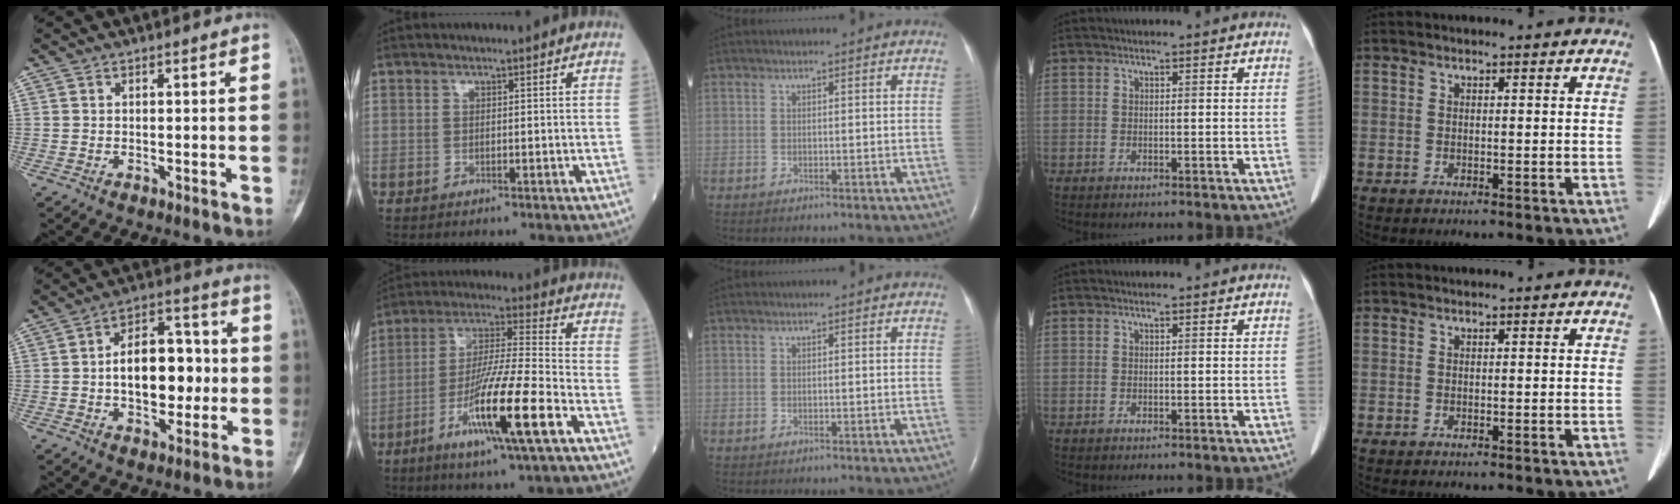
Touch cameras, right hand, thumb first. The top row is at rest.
{"thumb": {"total": 14.8, "force": [-0.5, 9.0, 11.8], "torque": [-0.140, 0.031, -0.009]}, "index": {"total": 15.1, "force": [-6.6, -0.1, 13.5], "torque": [-0.260, -0.021, -0.120]}}